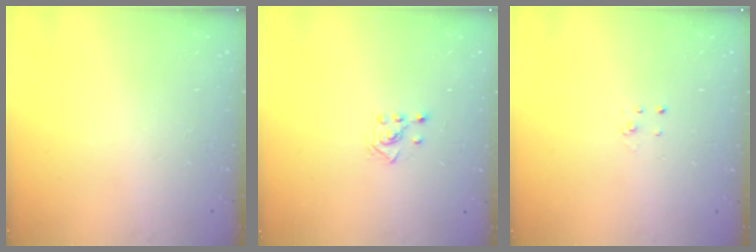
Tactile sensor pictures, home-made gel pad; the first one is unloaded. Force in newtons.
{"total": 2.3, "press": 2.2, "slide": 0.7}
{"total": 2.0, "press": 2.0, "slide": 0.2}